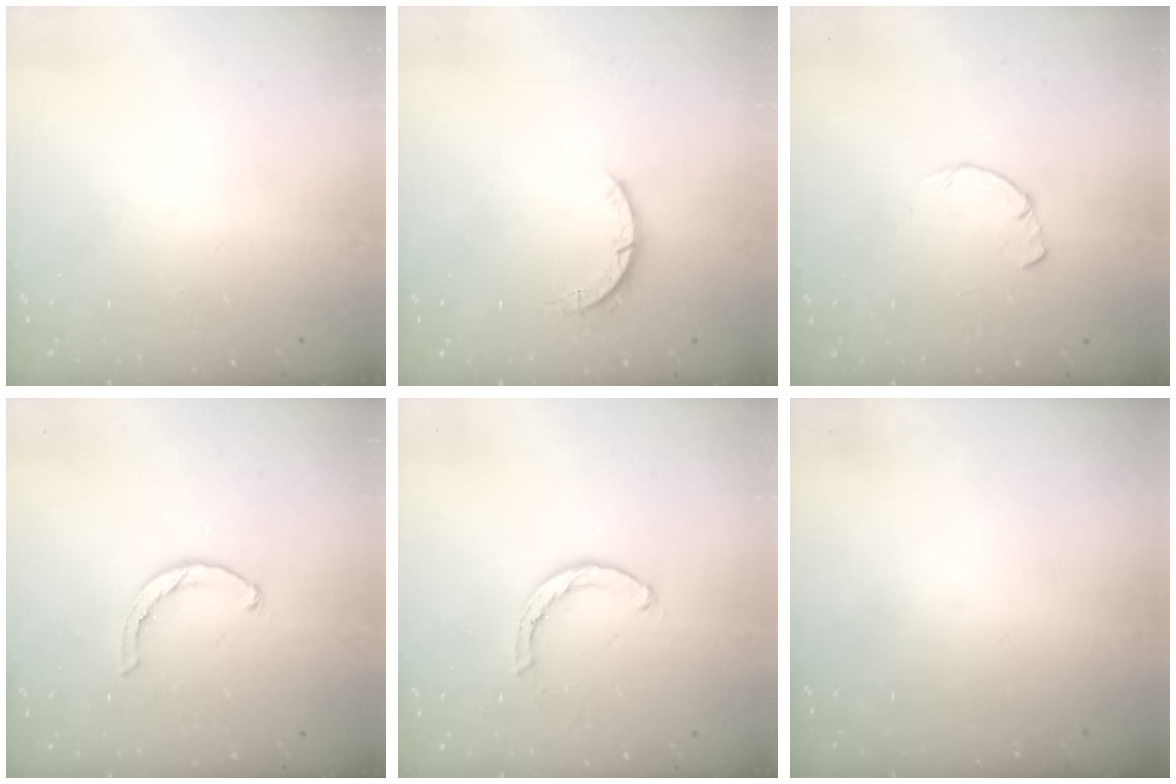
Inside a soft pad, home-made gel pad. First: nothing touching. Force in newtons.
{"total": 2.7, "press": 2.7, "slide": 0.4}
{"total": 1.7, "press": 1.7, "slide": 0.2}
{"total": 2.3, "press": 2.3, "slide": 0.4}
{"total": 2.1, "press": 2.1, "slide": 0.1}
{"total": 0.0}